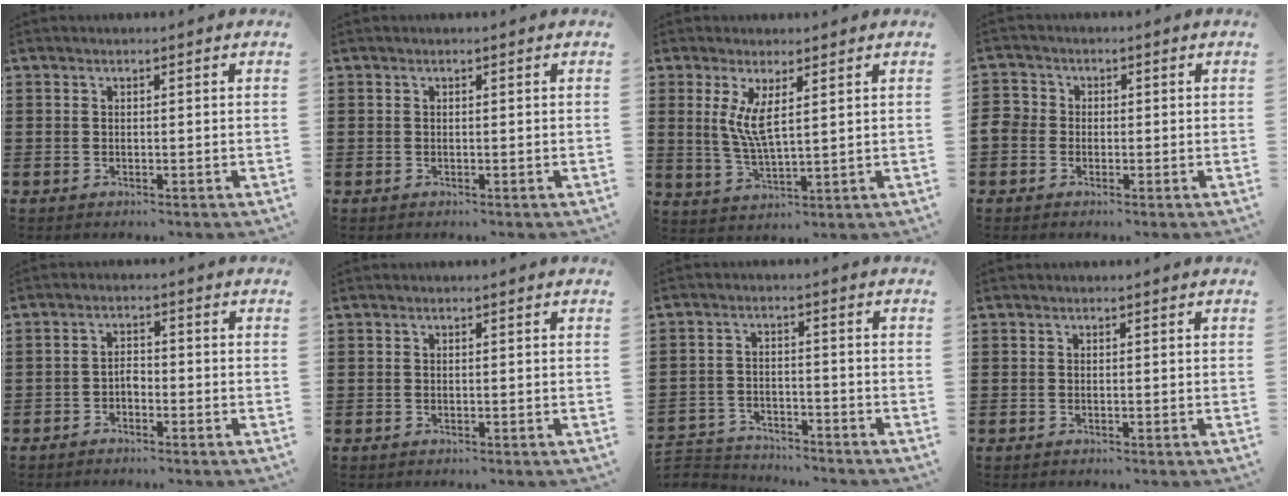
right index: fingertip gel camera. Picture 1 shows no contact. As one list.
[{"total": 0.0}, {"total": 5.3, "force": [1.9, 1.2, 4.8], "torque": [-0.100, -0.002, 0.034]}, {"total": 2.8, "force": [-0.9, 2.5, 1.2], "torque": [-0.044, 0.001, -0.024]}, {"total": 1.8, "force": [-1.2, 1.0, 1.0], "torque": [-0.023, 0.004, -0.025]}, {"total": 0.0}, {"total": 3.8, "force": [-3.7, 0.6, -0.2], "torque": [-0.013, -0.002, -0.083]}, {"total": 0.0}]